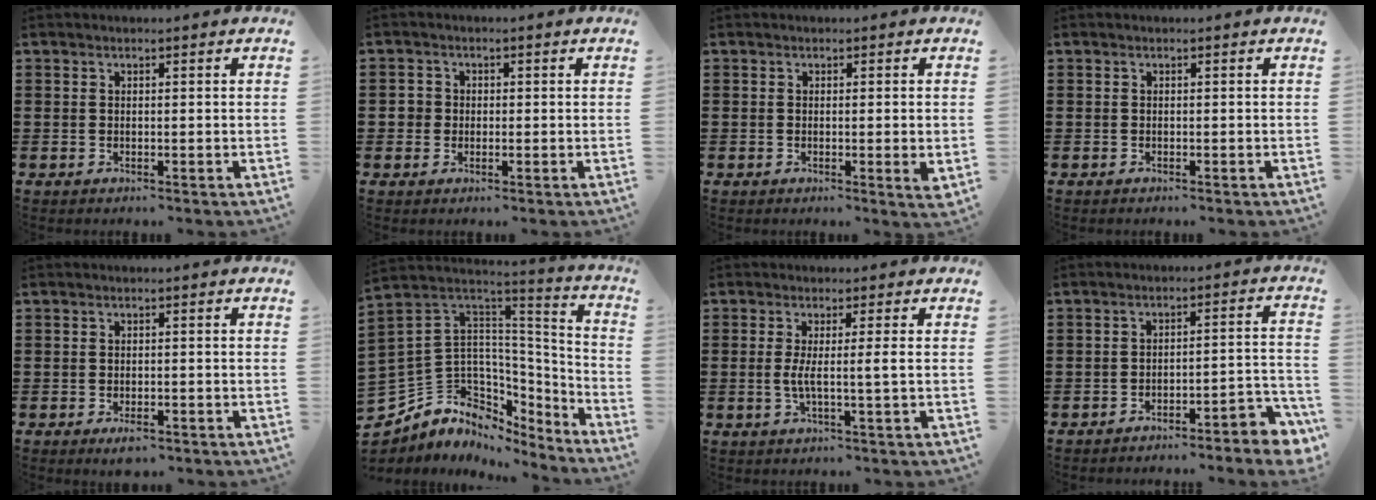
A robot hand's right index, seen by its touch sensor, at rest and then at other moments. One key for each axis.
{"total": 1.9, "fx": -0.1, "fy": 1.8, "fz": 0.7, "tx": -0.020, "ty": 0.008, "tz": -0.005}
{"total": 1.9, "fx": -0.2, "fy": 0.2, "fz": 1.9, "tx": -0.034, "ty": -0.007, "tz": -0.001}
{"total": 0.0}
{"total": 1.8, "fx": -1.3, "fy": 0.5, "fz": 1.1, "tx": -0.022, "ty": 0.000, "tz": -0.026}
{"total": 8.3, "fx": -0.7, "fy": 8.0, "fz": 2.1, "tx": -0.093, "ty": -0.027, "tz": -0.006}
{"total": 4.1, "fx": 0.0, "fy": -0.6, "fz": 4.0, "tx": -0.082, "ty": -0.016, "tz": -0.005}
{"total": 3.9, "fx": -3.7, "fy": 0.0, "fz": 1.3, "tx": -0.027, "ty": -0.006, "tz": -0.077}